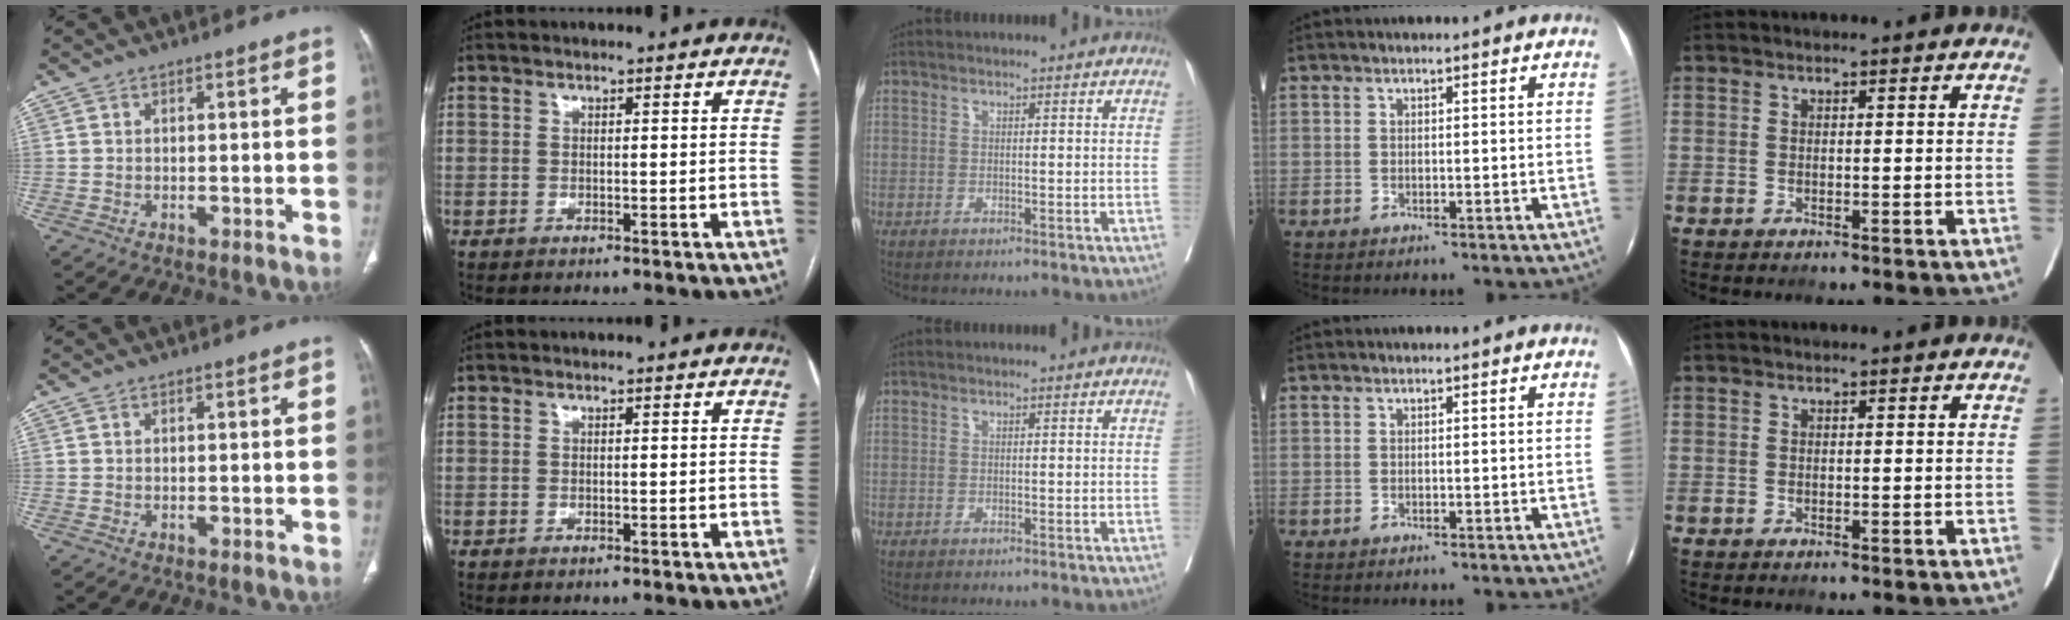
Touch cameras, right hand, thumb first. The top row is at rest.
{}